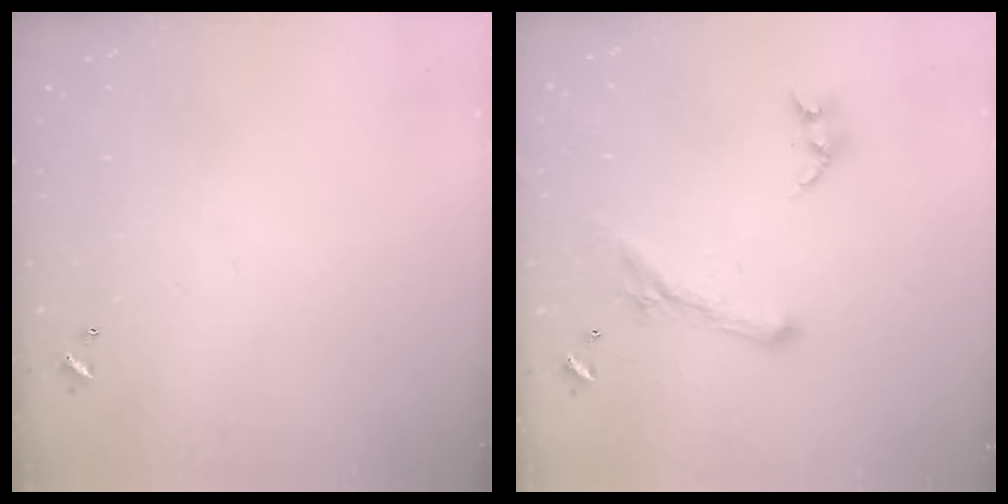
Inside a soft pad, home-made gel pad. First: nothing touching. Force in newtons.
{"total": 1.8, "press": 1.7, "slide": 0.4}